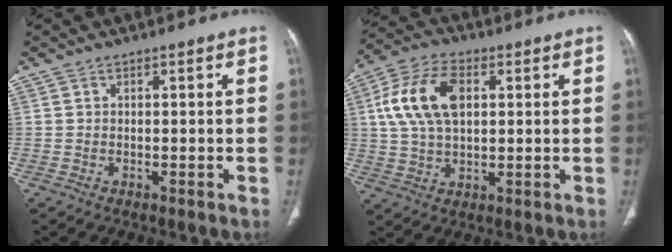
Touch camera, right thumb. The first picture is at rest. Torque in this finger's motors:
{"motor_torque": [-0.15, 0.82, 0.73, -0.22, 0.15]}